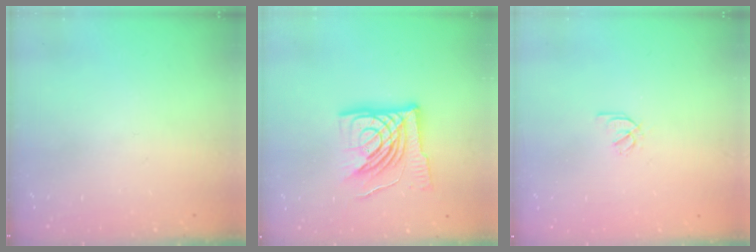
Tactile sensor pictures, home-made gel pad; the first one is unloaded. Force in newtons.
{"total": 19.8, "press": 19.7, "slide": 2.5}
{"total": 2.1, "press": 1.9, "slide": 0.8}